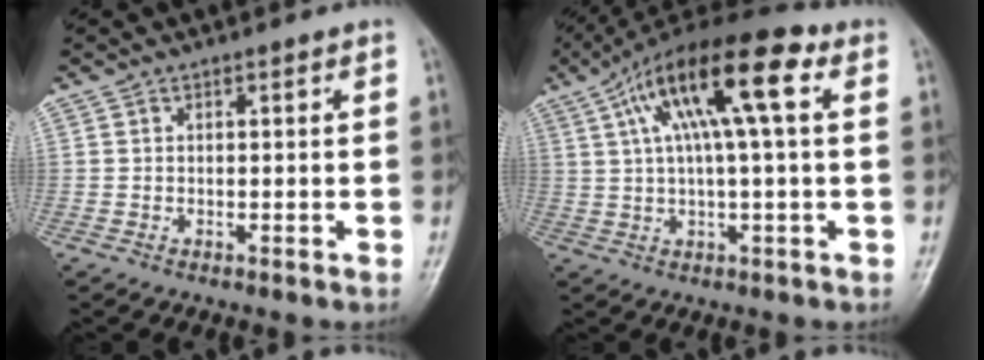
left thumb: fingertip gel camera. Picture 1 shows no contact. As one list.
[{"total": 16.5, "force": [5.2, 4.5, 15.0], "torque": [-0.260, 0.029, 0.080]}]